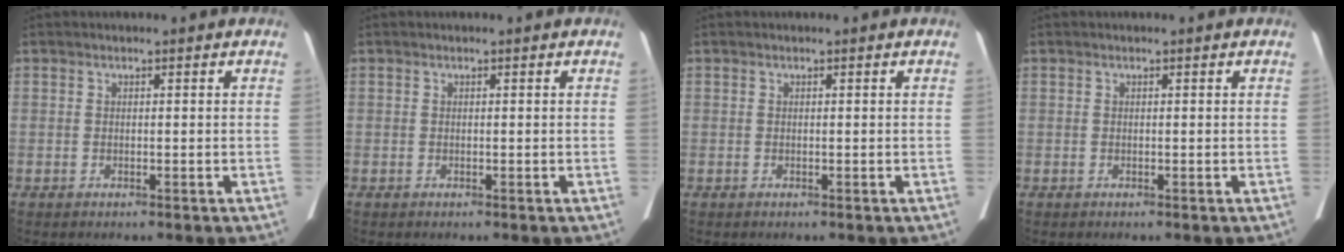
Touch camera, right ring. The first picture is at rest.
{"total": 0.0}
{"total": 0.0}
{"total": 0.0}